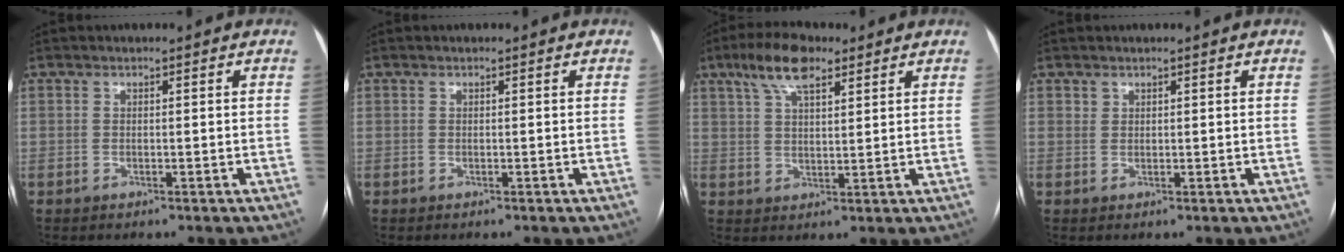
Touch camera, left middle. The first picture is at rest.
{"total": 0.0}
{"total": 8.2, "force": [5.2, 2.7, 5.8], "torque": [-0.114, 0.021, 0.093]}
{"total": 0.6, "force": [0.4, 0.4, -0.1], "torque": [0.008, -0.001, 0.005]}